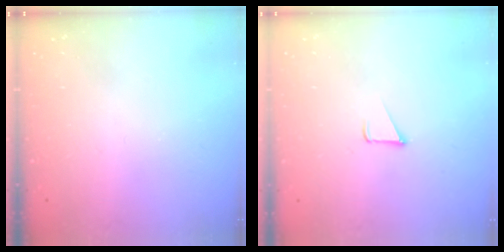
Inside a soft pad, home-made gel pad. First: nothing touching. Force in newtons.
{"total": 1.7, "press": 1.7, "slide": 0.1}